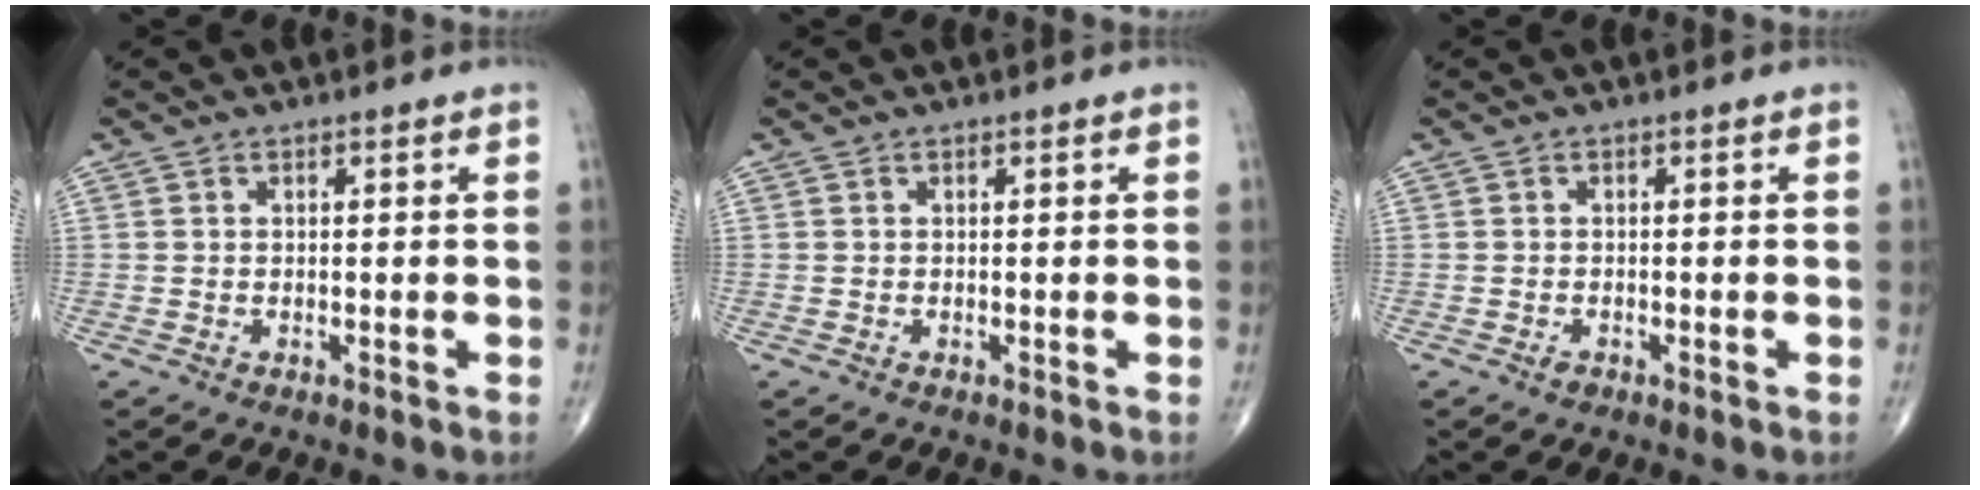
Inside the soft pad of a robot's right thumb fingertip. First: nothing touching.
{"total": 0.0}
{"total": 0.8, "force": [-0.5, 0.4, 0.5], "torque": [-0.007, -0.001, -0.010]}